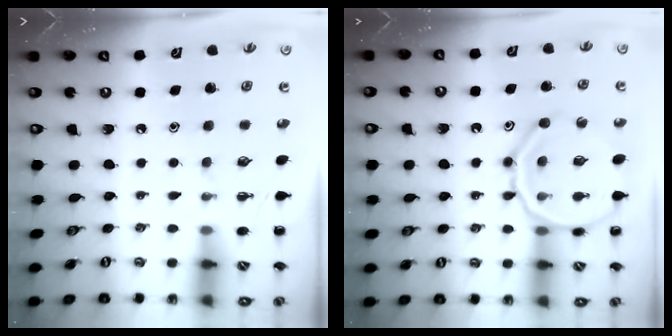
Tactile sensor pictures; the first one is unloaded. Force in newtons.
{"total": 16.1, "press": 16.0, "slide": 1.4}